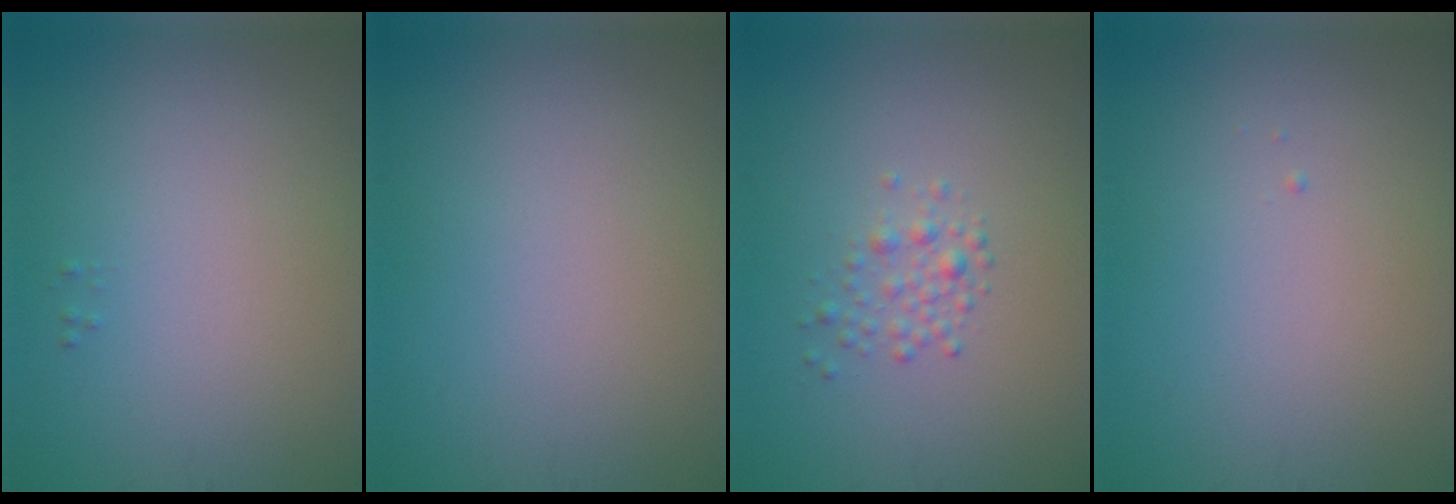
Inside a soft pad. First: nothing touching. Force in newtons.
{"total": 0.0}
{"total": 2.2, "press": 2.2, "slide": 0.1}
{"total": 0.0}